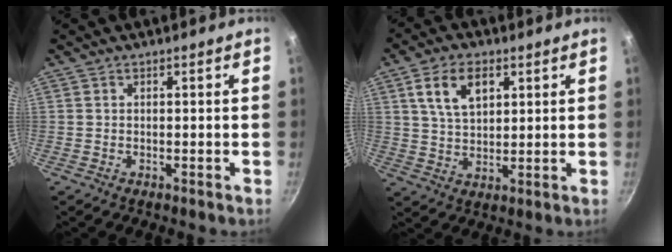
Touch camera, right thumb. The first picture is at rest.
{"total": 9.2, "force": [3.6, 5.5, 6.4], "torque": [-0.101, -0.008, 0.066]}